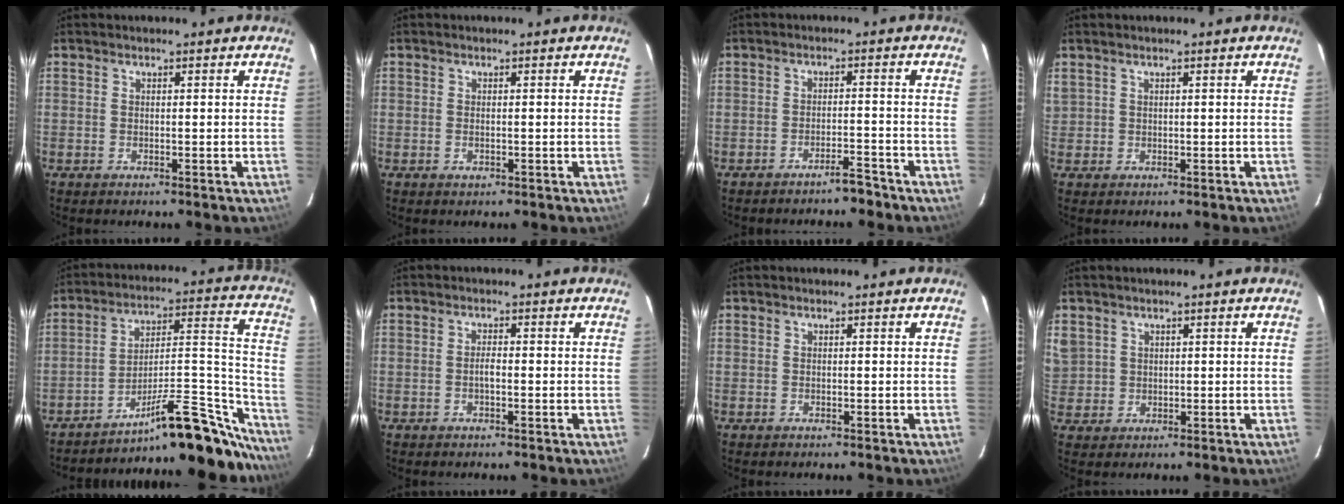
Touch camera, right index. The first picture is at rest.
{"total": 0.9, "force": [-0.2, 0.6, 0.5], "torque": [-0.009, 0.000, -0.003]}
{"total": 3.5, "force": [-3.1, 0.7, 1.4], "torque": [-0.032, 0.006, -0.041]}
{"total": 1.5, "force": [0.8, 1.3, 0.2], "torque": [0.001, 0.006, 0.018]}
{"total": 25.6, "force": [-22.5, 5.2, 10.8], "torque": [-0.113, 0.044, -0.325]}
{"total": 1.6, "force": [-0.5, 0.5, 1.5], "torque": [-0.029, 0.003, -0.010]}
{"total": 0.0}
{"total": 6.4, "force": [2.3, 5.8, 1.5], "torque": [-0.029, 0.012, 0.057]}